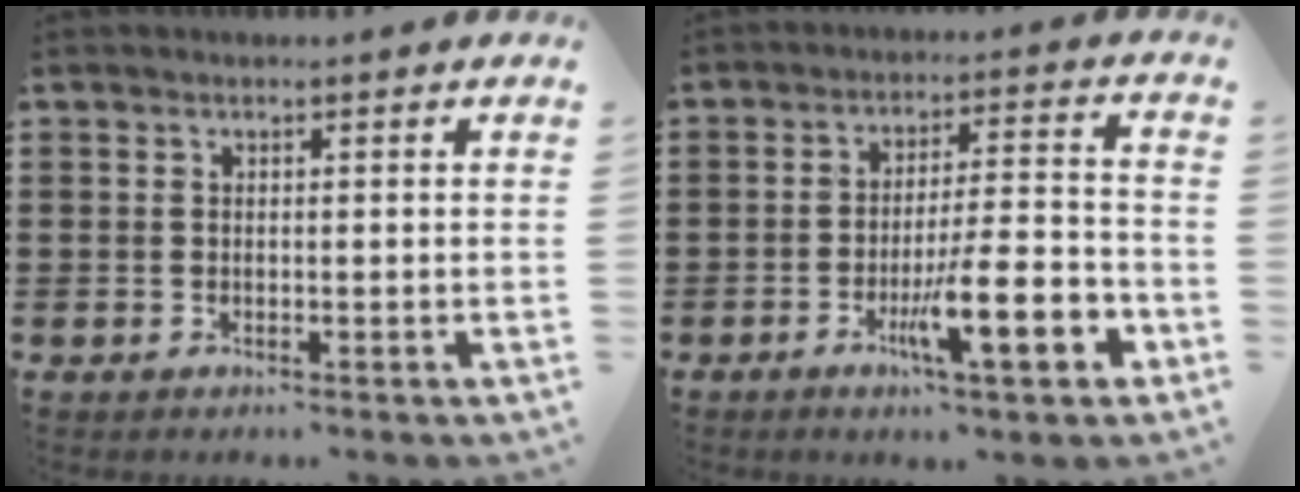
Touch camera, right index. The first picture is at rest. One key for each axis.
{"total": 11.0, "fx": -4.8, "fy": 2.2, "fz": 9.6, "tx": -0.158, "ty": 0.003, "tz": -0.081}